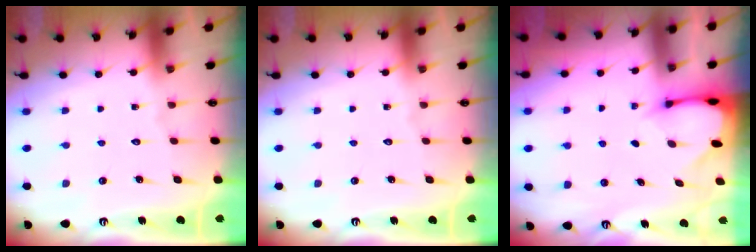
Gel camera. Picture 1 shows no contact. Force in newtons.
{"total": 0.0}
{"total": 2.1, "press": 2.1, "slide": 0.1}